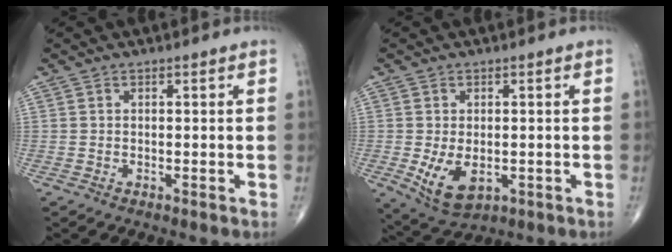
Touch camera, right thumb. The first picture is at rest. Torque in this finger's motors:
{"motor_torque": [-0.35, 0.60, 0.45, 0.32, 0.19]}